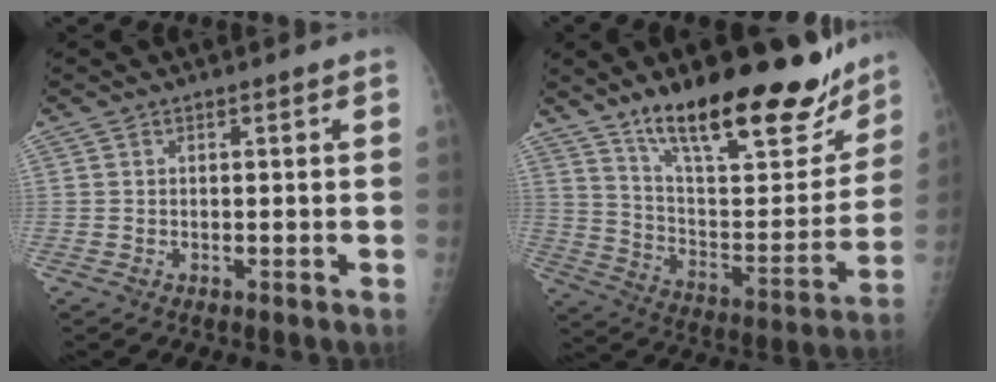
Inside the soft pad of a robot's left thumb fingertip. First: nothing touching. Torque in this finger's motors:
{"motor_torque": [0.33, 0.31, 1.53, -1.24, 0.39]}